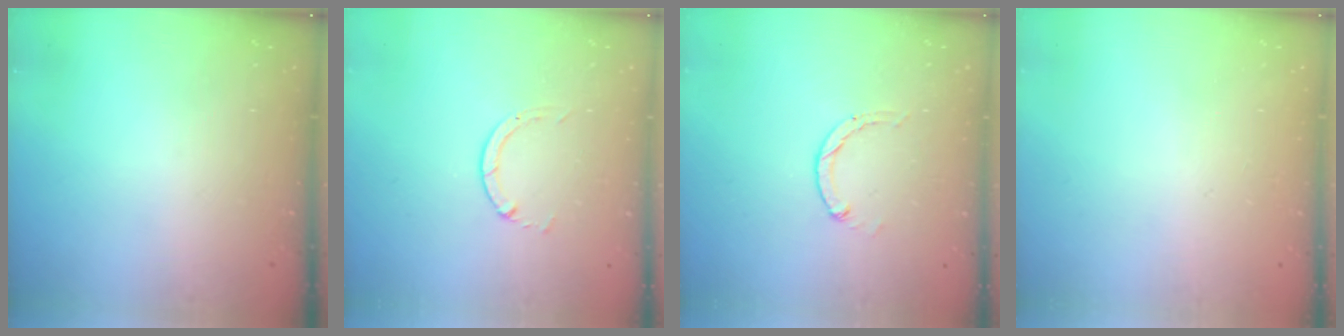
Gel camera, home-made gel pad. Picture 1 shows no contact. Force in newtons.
{"total": 1.3, "press": 1.2, "slide": 0.3}
{"total": 0.0}
{"total": 2.6, "press": 2.6, "slide": 0.2}